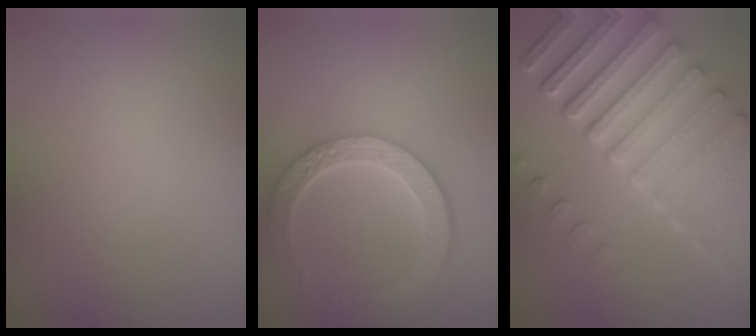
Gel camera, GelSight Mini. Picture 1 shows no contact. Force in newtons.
{"total": 5.9, "press": 4.5, "slide": 3.8}
{"total": 7.5, "press": 5.6, "slide": 5.0}